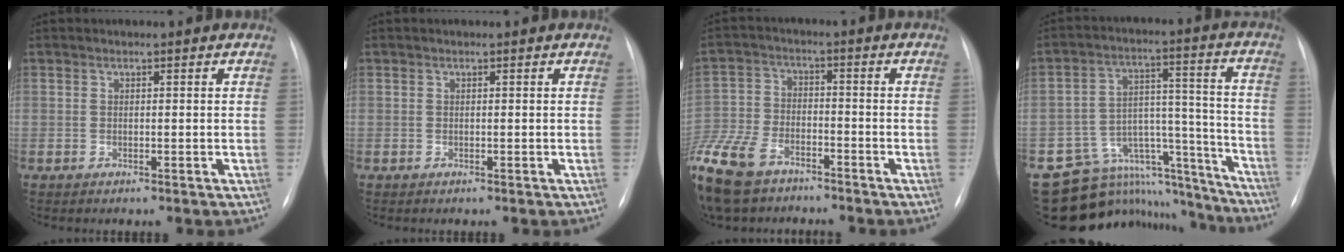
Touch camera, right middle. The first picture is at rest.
{"total": 0.0}
{"total": 15.3, "force": [-10.7, 7.4, 8.0], "torque": [-0.206, -0.028, -0.198]}
{"total": 16.2, "force": [-14.7, 6.5, 1.5], "torque": [-0.012, 0.083, -0.209]}